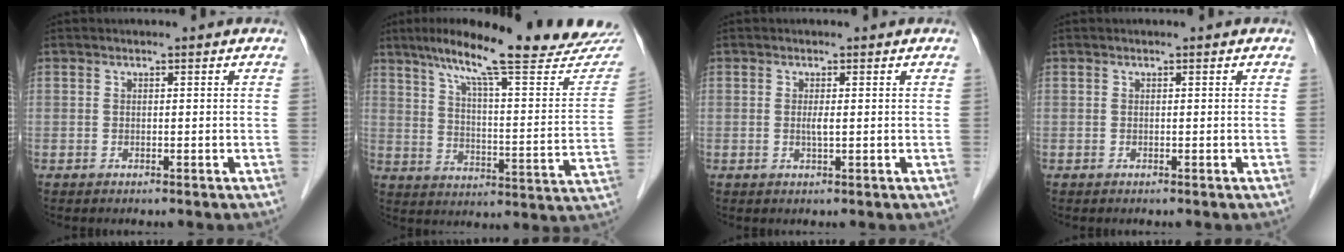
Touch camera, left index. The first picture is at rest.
{"total": 26.2, "force": [22.2, 2.0, 13.8], "torque": [-0.207, -0.041, 0.294]}
{"total": 1.1, "force": [0.1, 0.1, 1.1], "torque": [-0.027, -0.002, 0.002]}
{"total": 0.0}